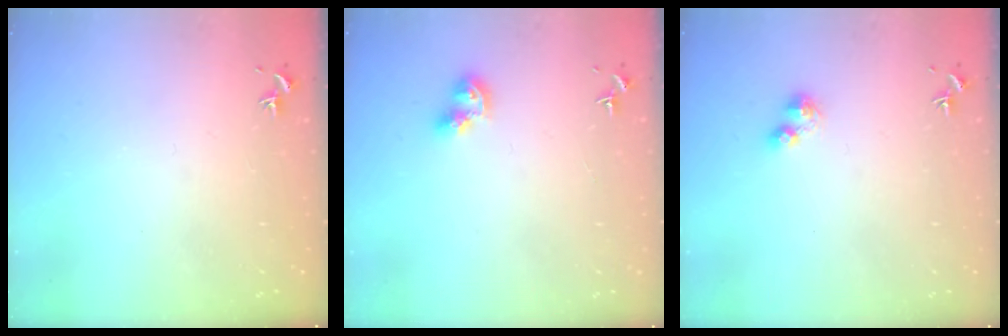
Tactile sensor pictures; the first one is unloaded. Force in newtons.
{"total": 8.3, "press": 8.3, "slide": 1.0}
{"total": 3.7, "press": 3.7, "slide": 0.6}